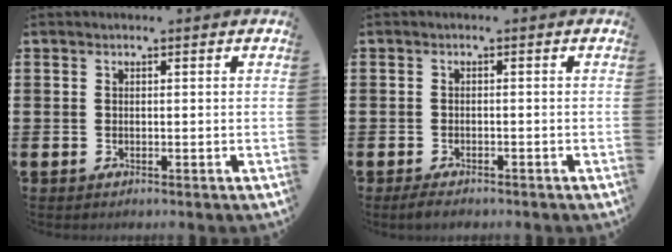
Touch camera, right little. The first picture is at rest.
{"total": 1.3, "force": [-1.0, 0.4, 0.7], "torque": [-0.014, 0.000, -0.021]}